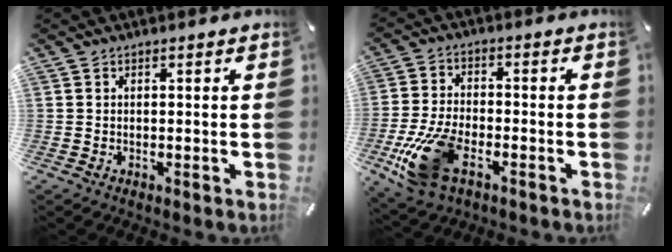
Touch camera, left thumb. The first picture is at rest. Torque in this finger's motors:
{"motor_torque": [1.34, 1.59, 0.83, 0.67, 0.15]}